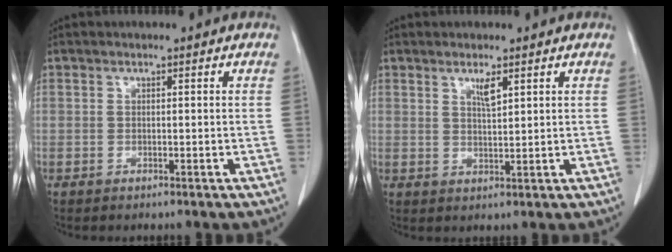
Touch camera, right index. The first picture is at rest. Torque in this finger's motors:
{"motor_torque": [0.08, 0.07, 0.05, 0.02]}